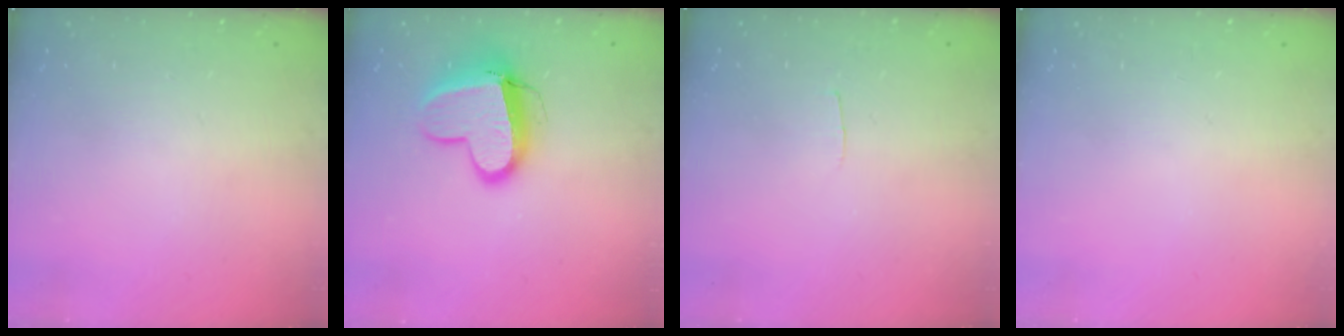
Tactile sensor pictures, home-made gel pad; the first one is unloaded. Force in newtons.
{"total": 12.4, "press": 12.3, "slide": 1.7}
{"total": 2.0, "press": 2.0, "slide": 0.2}
{"total": 0.0}